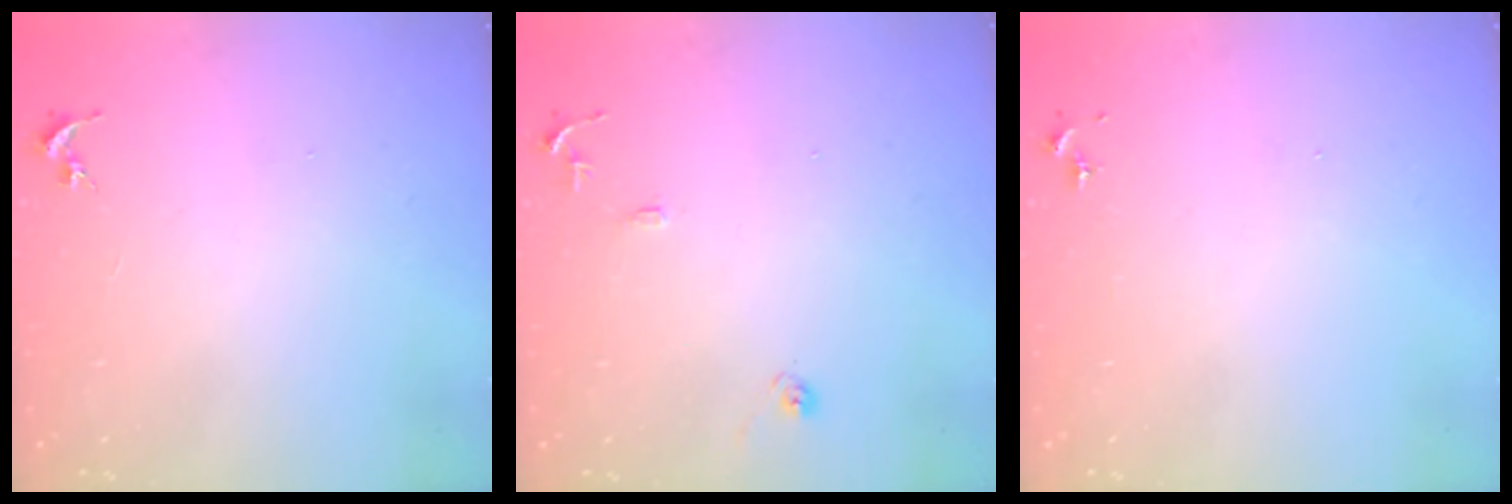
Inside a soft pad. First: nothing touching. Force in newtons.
{"total": 9.1, "press": 9.1, "slide": 0.8}
{"total": 0.0}